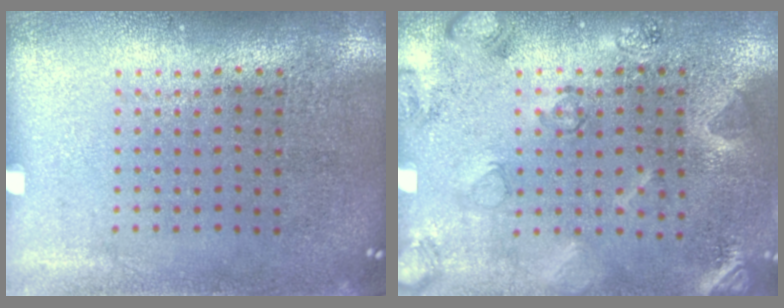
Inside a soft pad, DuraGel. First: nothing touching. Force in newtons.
{"total": 2.2, "press": 2.1, "slide": 0.7}